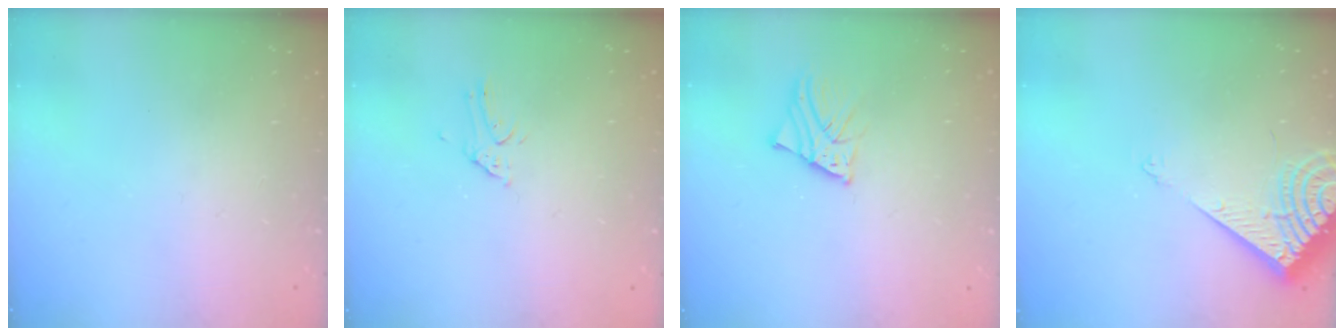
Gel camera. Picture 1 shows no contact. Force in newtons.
{"total": 1.1, "press": 1.1, "slide": 0.0}
{"total": 2.9, "press": 2.9, "slide": 0.2}
{"total": 9.0, "press": 8.9, "slide": 1.3}